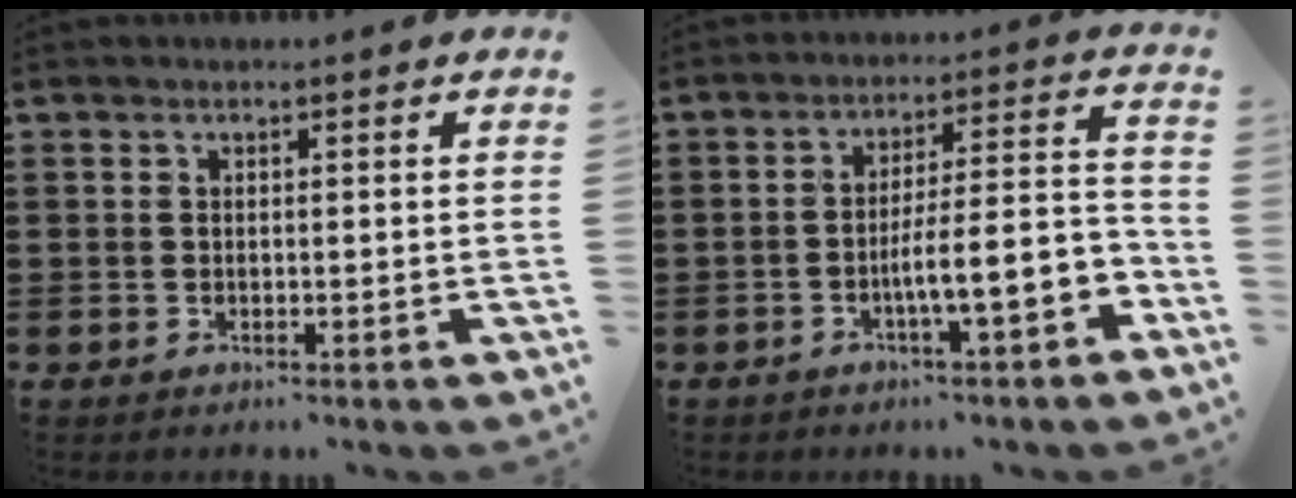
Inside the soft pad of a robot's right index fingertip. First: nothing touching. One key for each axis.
{"total": 8.8, "fx": -3.7, "fy": 1.5, "fz": 7.8, "tx": -0.115, "ty": -0.009, "tz": -0.068}